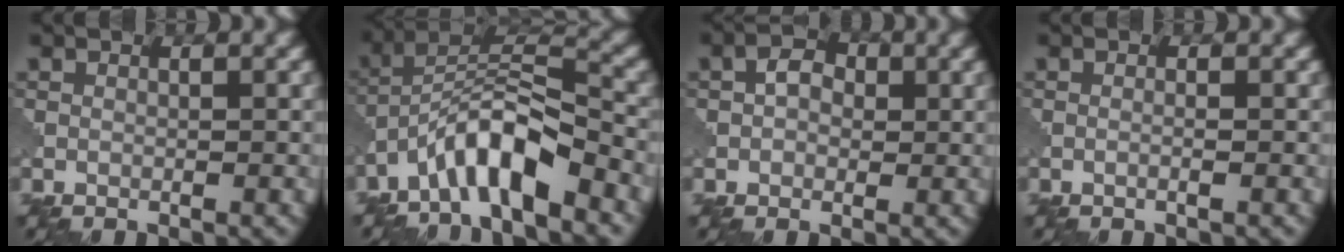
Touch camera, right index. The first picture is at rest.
{"total": 6.8, "force": [-4.5, 1.5, 4.9], "torque": [-0.084, 0.016, -0.091]}
{"total": 2.6, "force": [0.5, 1.9, 1.7], "torque": [-0.030, 0.006, 0.000]}
{"total": 0.8, "force": [-0.1, 0.2, 0.8], "torque": [-0.011, -0.006, -0.010]}